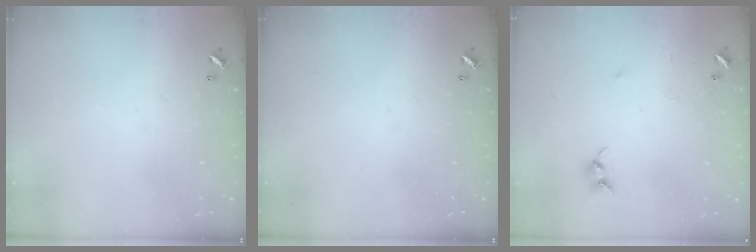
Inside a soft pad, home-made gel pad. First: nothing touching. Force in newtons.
{"total": 0.0}
{"total": 5.3, "press": 5.3, "slide": 0.8}